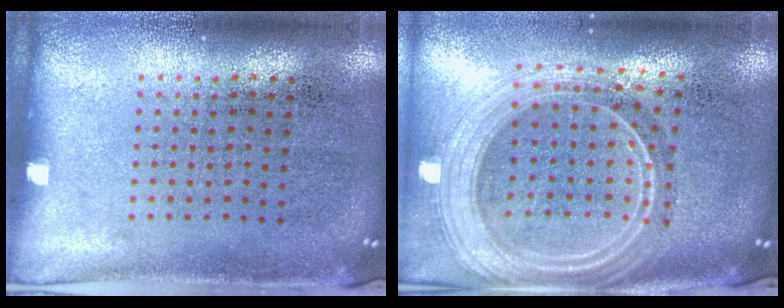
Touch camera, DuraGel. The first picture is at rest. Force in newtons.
{"total": 2.6, "press": 2.2, "slide": 1.4}